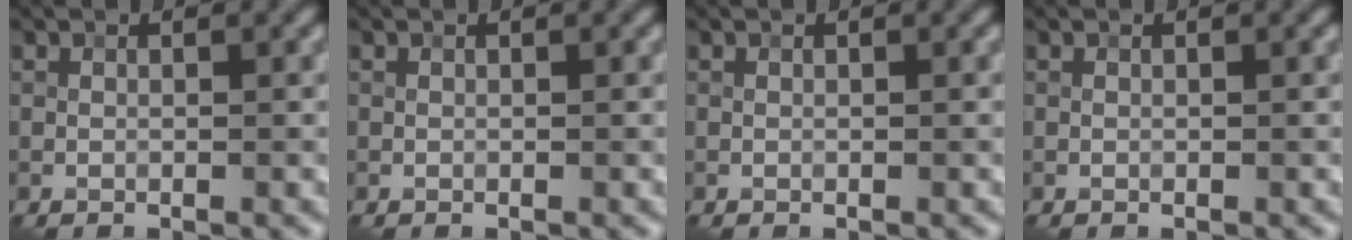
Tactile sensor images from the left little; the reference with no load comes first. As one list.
[{"total": 0.0}, {"total": 0.0}, {"total": 0.0}]